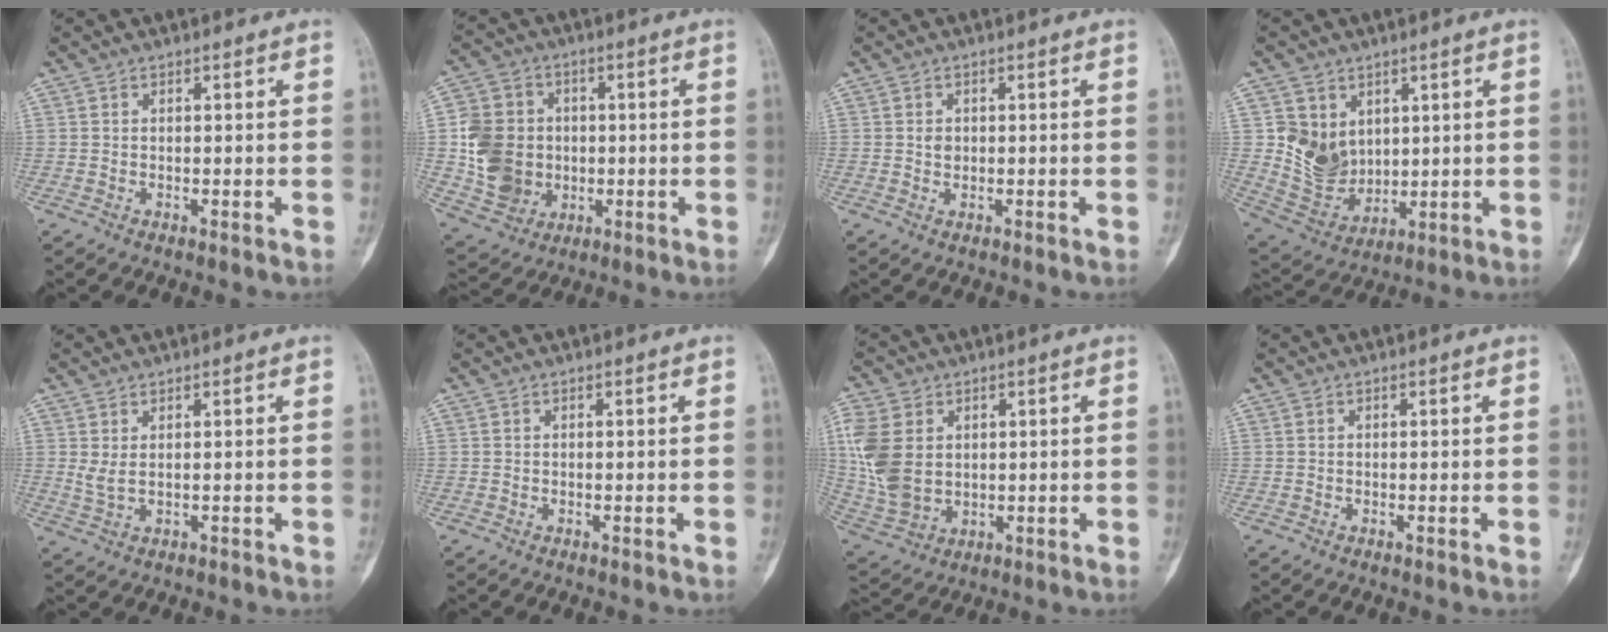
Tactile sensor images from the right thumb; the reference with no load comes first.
{"total": 13.6, "force": [-0.5, 11.7, 6.9], "torque": [-0.111, 0.007, 0.000]}
{"total": 1.4, "force": [0.0, 1.1, 0.9], "torque": [-0.011, 0.002, 0.000]}
{"total": 10.2, "force": [3.0, 8.4, 5.0], "torque": [-0.056, -0.029, 0.080]}
{"total": 2.4, "force": [0.6, 0.8, 2.2], "torque": [-0.053, 0.000, 0.019]}
{"total": 0.0}
{"total": 12.9, "force": [2.5, 9.3, 8.6], "torque": [-0.186, -0.009, 0.064]}
{"total": 0.0}